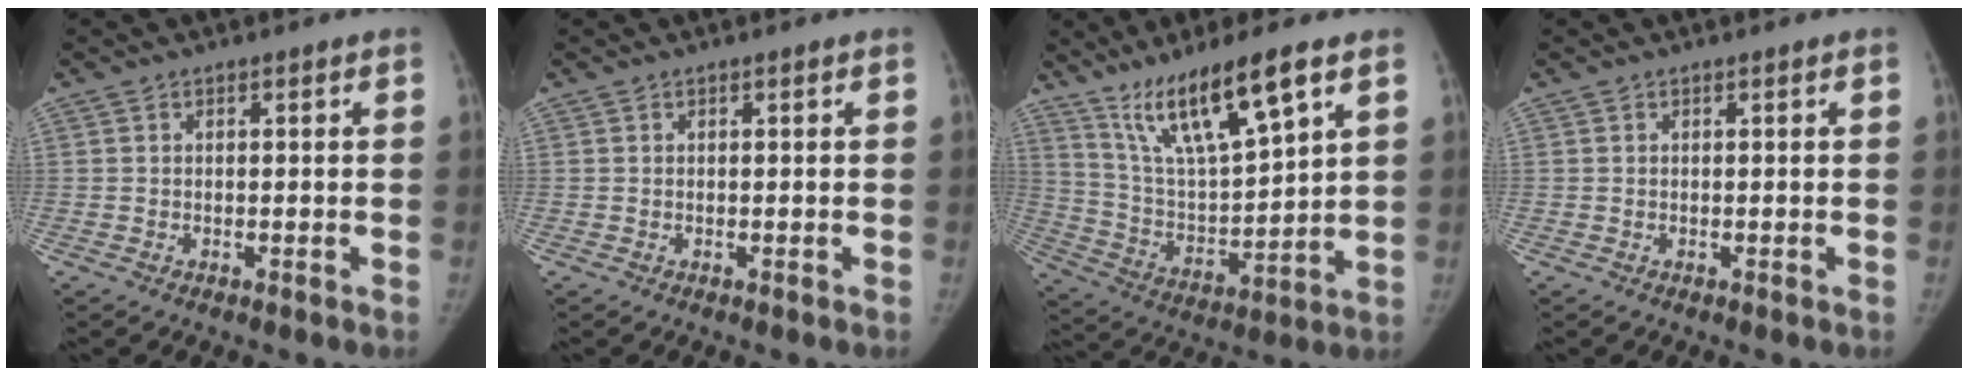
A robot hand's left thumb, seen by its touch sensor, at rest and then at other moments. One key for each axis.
{"total": 0.0}
{"total": 16.6, "fx": 10.5, "fy": 3.2, "fz": 12.5, "tx": -0.219, "ty": -0.049, "tz": 0.209}
{"total": 0.0}